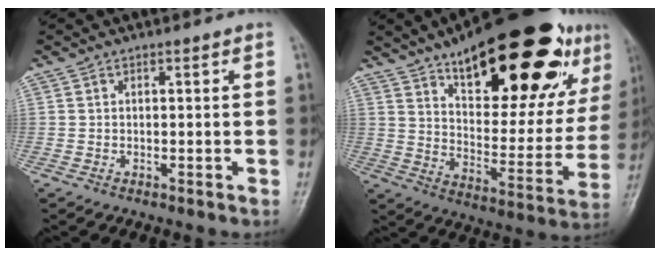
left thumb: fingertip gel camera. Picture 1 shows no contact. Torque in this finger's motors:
{"motor_torque": [0.58, 0.61, 1.46, -1.31, 0.18]}